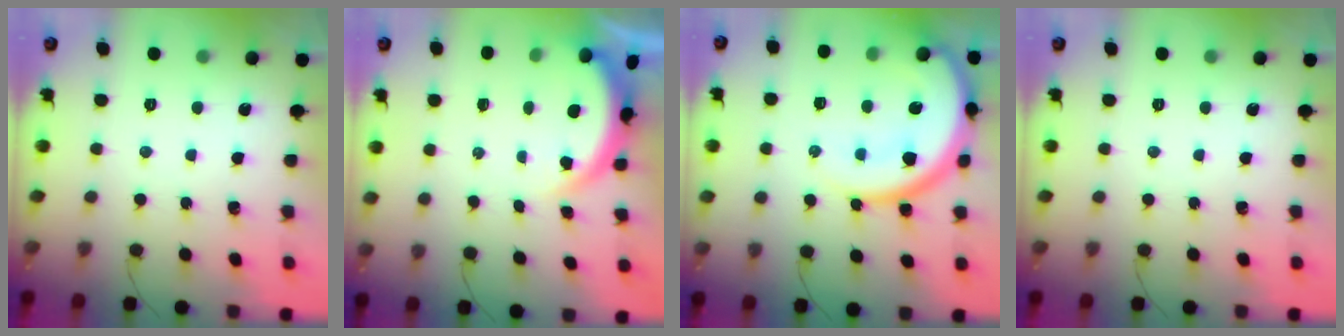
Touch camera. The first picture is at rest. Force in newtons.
{"total": 4.8, "press": 4.6, "slide": 1.4}
{"total": 18.1, "press": 18.0, "slide": 1.7}
{"total": 0.0}